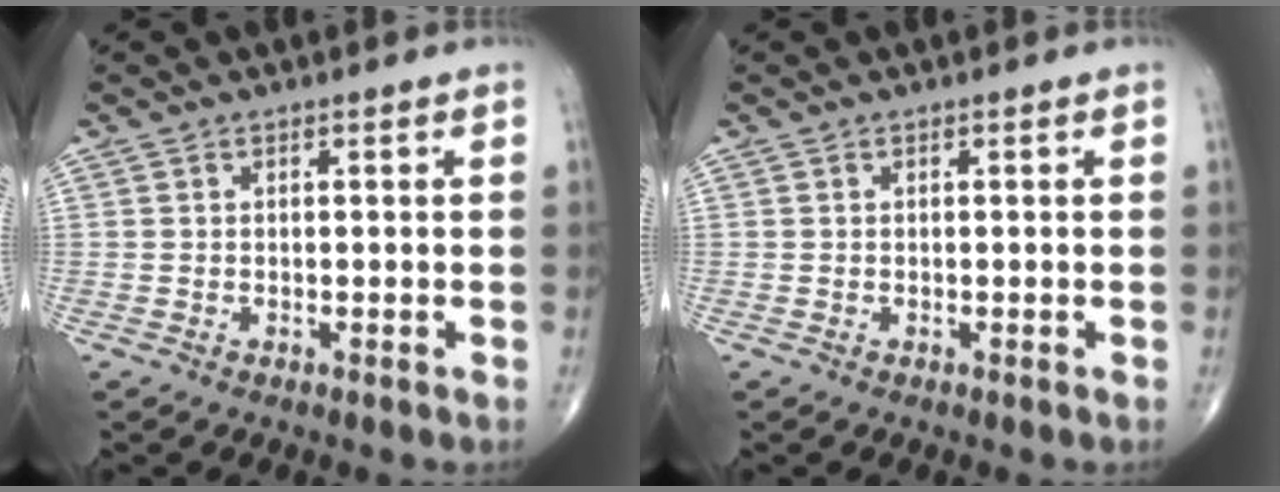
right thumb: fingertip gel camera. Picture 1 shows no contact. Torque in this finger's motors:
{"motor_torque": [0.00, 0.00, 0.05, 0.05, 0.00]}